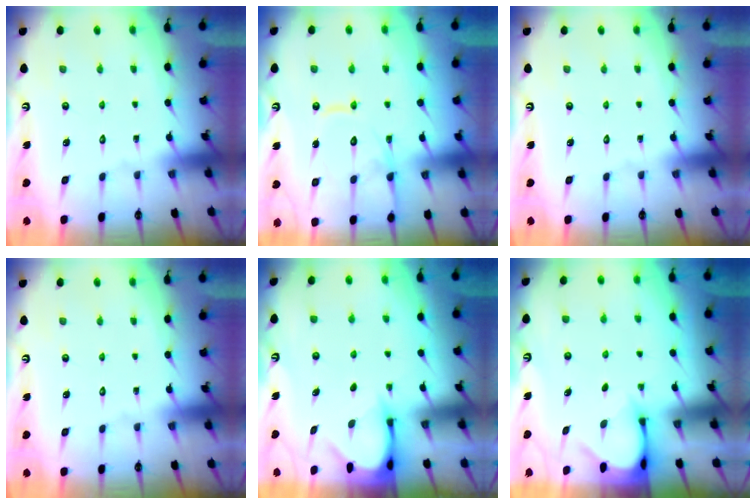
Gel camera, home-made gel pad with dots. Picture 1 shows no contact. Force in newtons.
{"total": 13.5, "press": 13.4, "slide": 1.3}
{"total": 0.0}
{"total": 0.0}
{"total": 3.7, "press": 3.7, "slide": 0.2}
{"total": 3.4, "press": 3.4, "slide": 0.3}